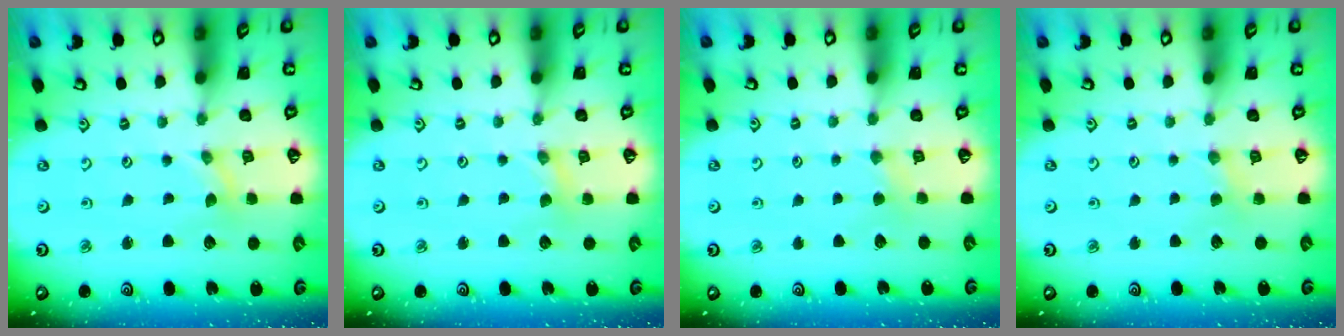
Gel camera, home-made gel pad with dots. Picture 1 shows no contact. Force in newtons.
{"total": 1.2, "press": 1.2, "slide": 0.1}
{"total": 2.3, "press": 2.3, "slide": 0.3}
{"total": 1.9, "press": 1.8, "slide": 0.3}